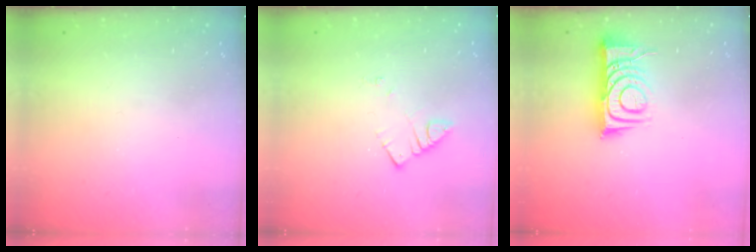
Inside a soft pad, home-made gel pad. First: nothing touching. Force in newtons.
{"total": 2.8, "press": 2.7, "slide": 0.3}
{"total": 9.8, "press": 9.8, "slide": 1.2}